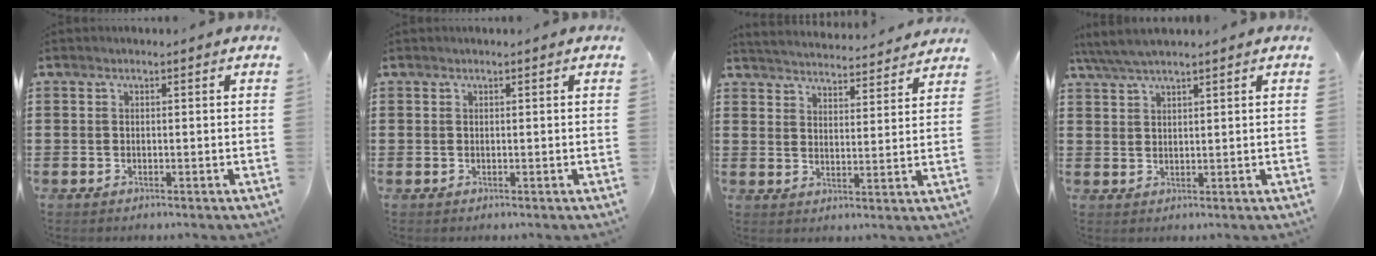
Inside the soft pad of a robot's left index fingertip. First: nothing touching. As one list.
[{"total": 0.0}, {"total": 3.9, "force": [3.9, -0.4, 0.1], "torque": [-0.020, -0.031, 0.066]}, {"total": 3.6, "force": [3.0, 0.1, 1.9], "torque": [-0.044, -0.002, 0.056]}]